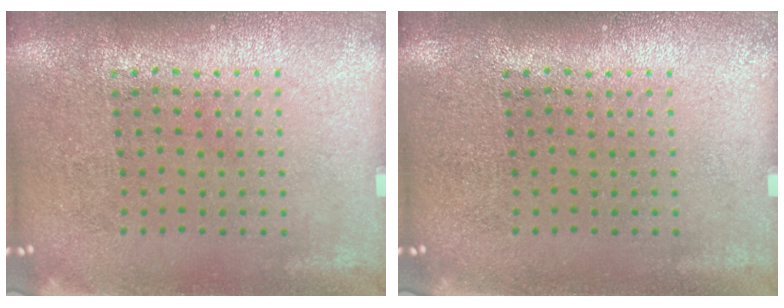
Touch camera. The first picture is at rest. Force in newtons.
{"total": 0.0}